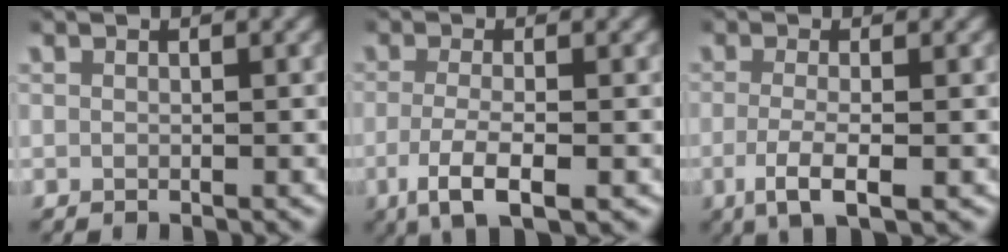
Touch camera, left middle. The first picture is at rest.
{"total": 4.5, "force": [-1.9, 1.3, 3.9], "torque": [-0.085, -0.016, -0.025]}
{"total": 3.8, "force": [-1.4, 0.9, 3.4], "torque": [-0.078, -0.016, -0.017]}